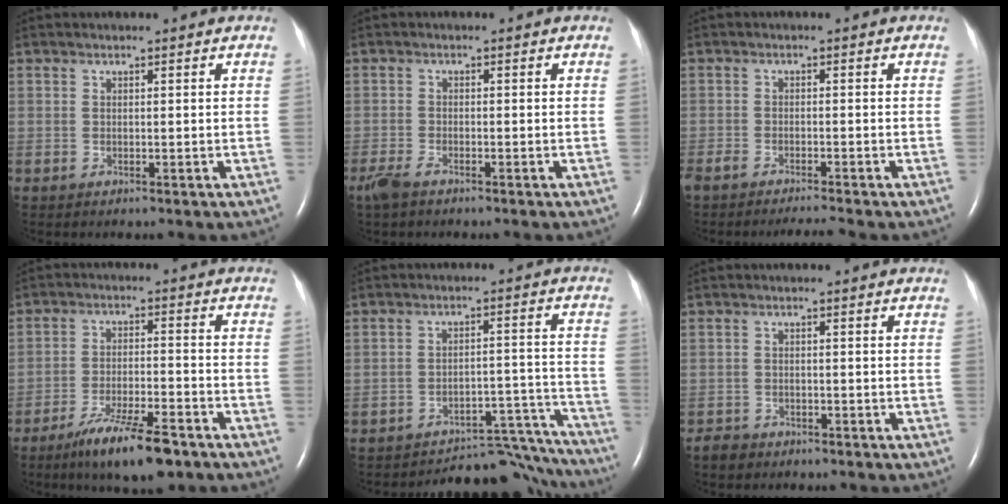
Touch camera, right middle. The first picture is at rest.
{"total": 3.0, "force": [-2.3, 0.7, 1.8], "torque": [-0.046, -0.008, -0.043]}
{"total": 5.0, "force": [-4.5, -0.1, 2.1], "torque": [-0.038, -0.013, -0.076]}
{"total": 10.6, "force": [-7.4, 1.6, 7.3], "torque": [-0.131, -0.021, -0.125]}
{"total": 14.5, "force": [-14.3, 2.3, 0.2], "torque": [0.018, 0.046, -0.187]}
{"total": 2.2, "force": [-1.8, 1.3, 0.1], "torque": [-0.011, 0.003, -0.031]}